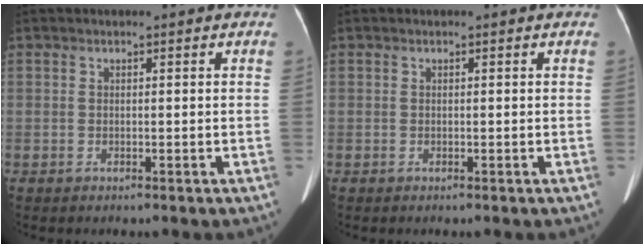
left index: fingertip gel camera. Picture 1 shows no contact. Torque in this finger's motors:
{"motor_torque": [-0.14, -0.08, 0.00, -0.01]}